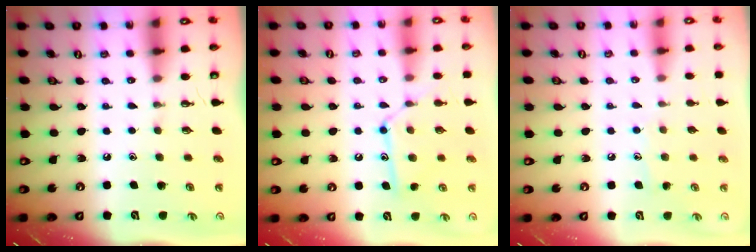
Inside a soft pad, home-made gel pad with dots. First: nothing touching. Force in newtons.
{"total": 12.9, "press": 12.9, "slide": 0.8}
{"total": 5.7, "press": 5.7, "slide": 0.4}